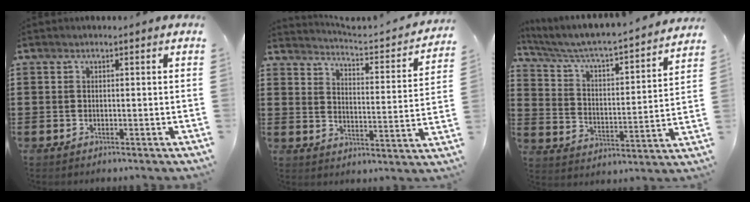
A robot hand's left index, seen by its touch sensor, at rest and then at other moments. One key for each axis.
{"total": 2.8, "fx": 2.7, "fy": -0.4, "fz": 0.6, "tx": -0.032, "ty": -0.032, "tz": 0.037}
{"total": 3.8, "fx": 3.4, "fy": 0.3, "fz": 1.7, "tx": -0.052, "ty": -0.038, "tz": 0.046}